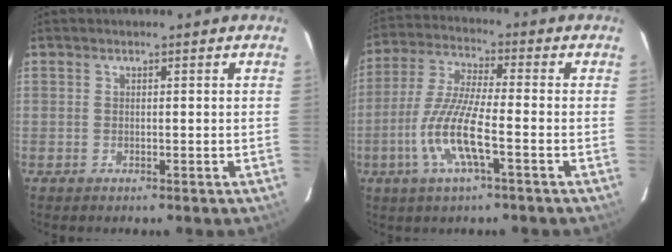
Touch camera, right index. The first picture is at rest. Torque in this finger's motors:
{"motor_torque": [1.41, -0.73, 0.84, 0.21]}